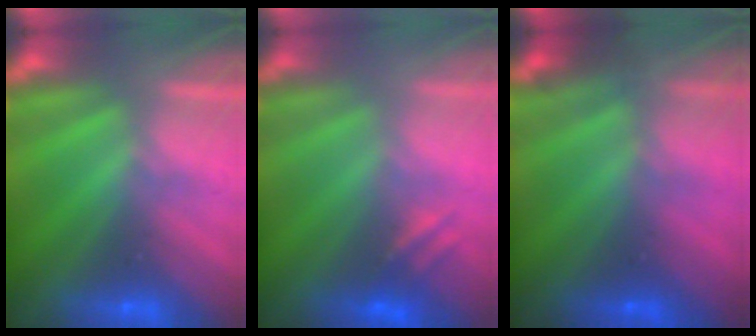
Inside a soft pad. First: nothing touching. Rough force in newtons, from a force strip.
{"total": 2.6}
{"total": 4.5}